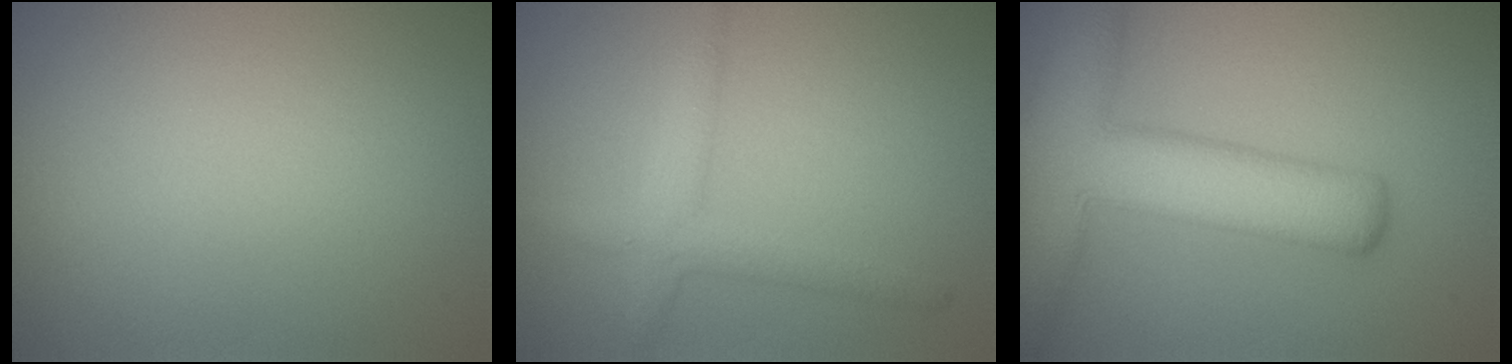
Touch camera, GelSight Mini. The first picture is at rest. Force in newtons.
{"total": 2.8, "press": 2.8, "slide": 0.2}
{"total": 9.4, "press": 9.4, "slide": 0.5}